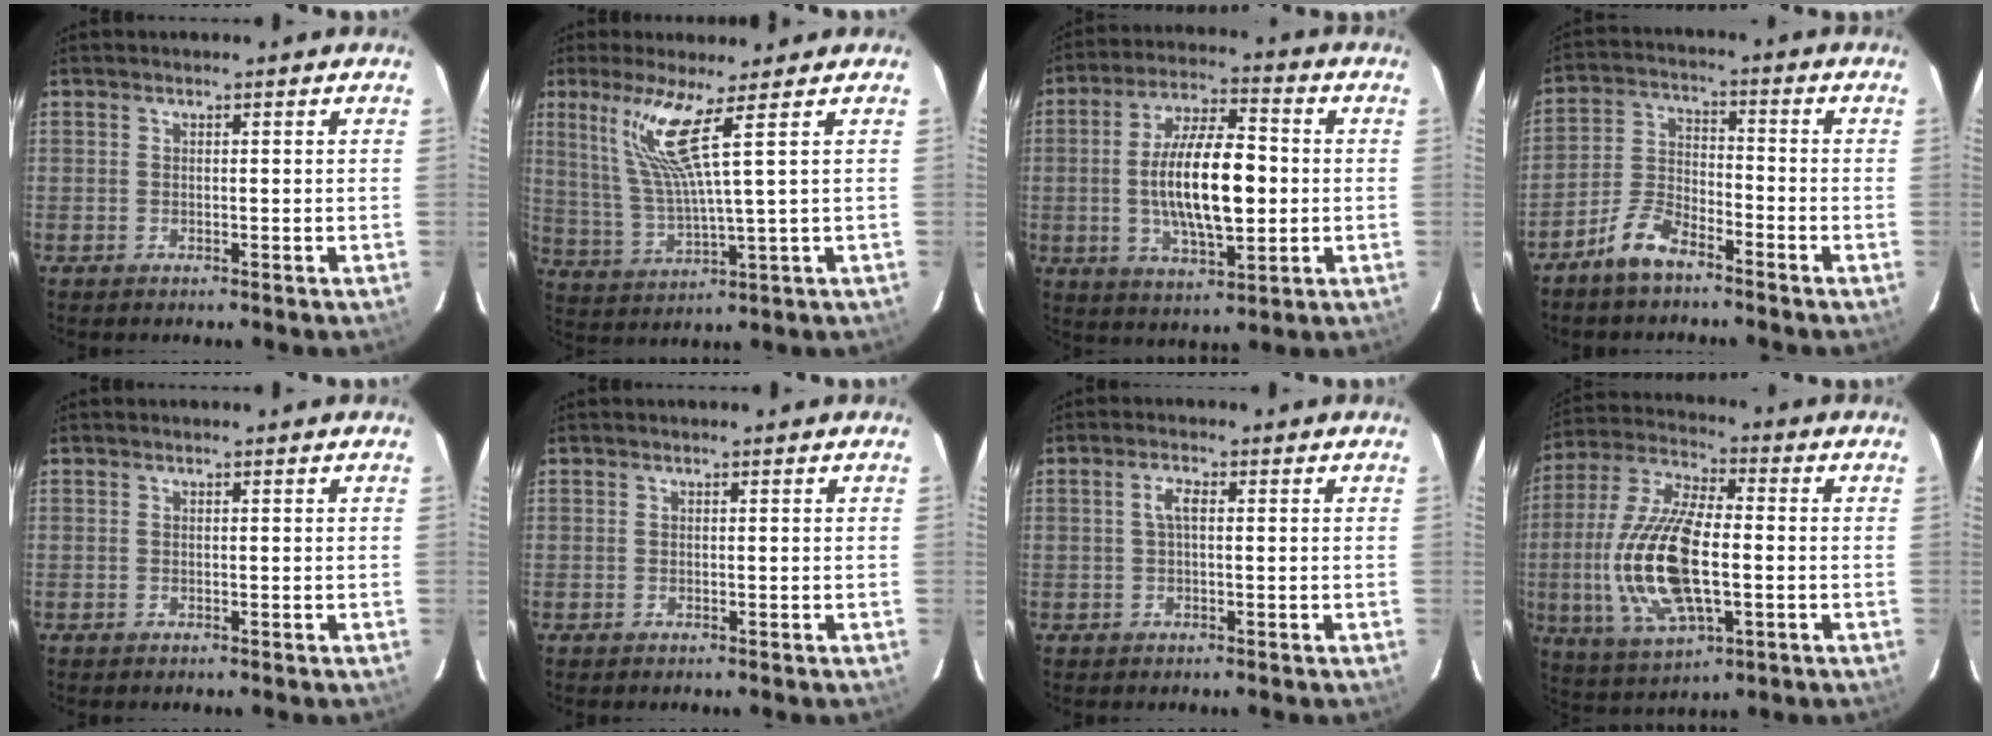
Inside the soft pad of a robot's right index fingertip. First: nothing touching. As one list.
[{"total": 9.0, "force": [4.9, -1.1, 7.5], "torque": [-0.147, -0.004, 0.111]}, {"total": 15.4, "force": [-0.8, 5.8, 14.3], "torque": [-0.261, 0.004, -0.010]}, {"total": 7.2, "force": [-5.6, 2.5, 3.7], "torque": [-0.089, 0.010, -0.110]}, {"total": 0.0}, {"total": 0.0}, {"total": 2.5, "force": [0.3, 0.9, 2.3], "torque": [-0.048, 0.007, 0.006]}, {"total": 19.1, "force": [-2.8, 8.1, 17.1], "torque": [-0.357, -0.007, -0.048]}]